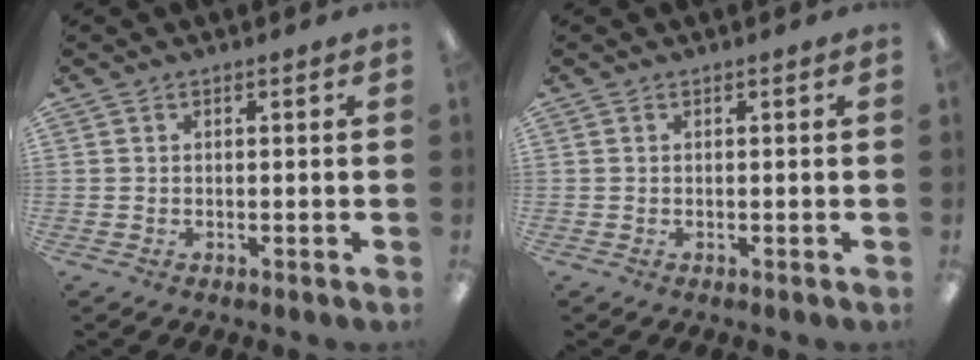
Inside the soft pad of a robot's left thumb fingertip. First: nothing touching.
{"total": 0.0}